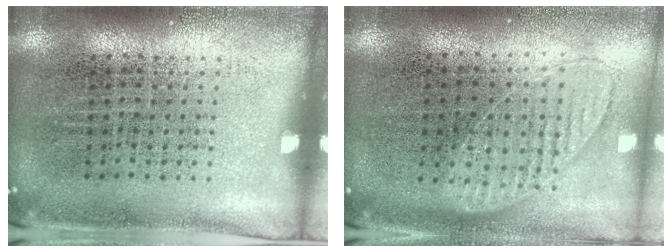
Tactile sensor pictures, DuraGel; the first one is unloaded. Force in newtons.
{"total": 0.9, "press": 0.9, "slide": 0.1}